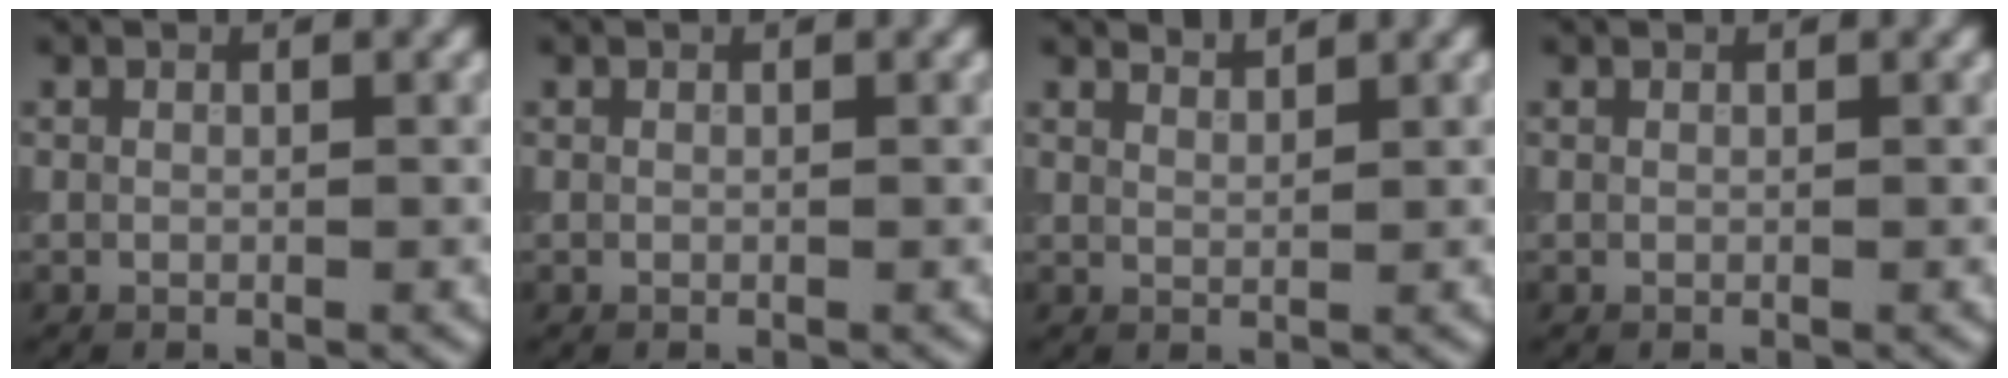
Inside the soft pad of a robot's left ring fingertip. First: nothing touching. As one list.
[{"total": 0.0}, {"total": 1.9, "force": [1.8, 0.2, 0.4], "torque": [-0.003, 0.002, 0.024]}, {"total": 0.0}]